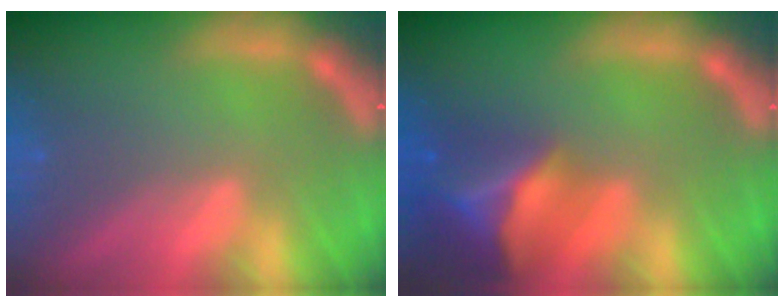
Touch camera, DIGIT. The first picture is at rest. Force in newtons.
{"total": 10.0}